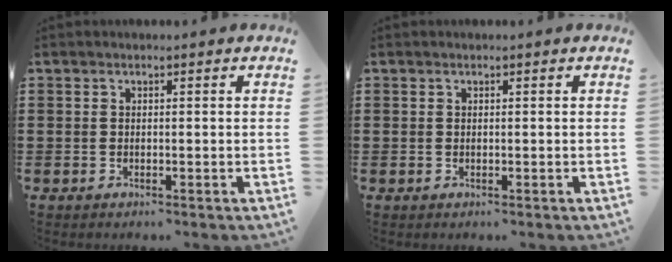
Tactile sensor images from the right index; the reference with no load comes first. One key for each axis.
{"total": 0.0}